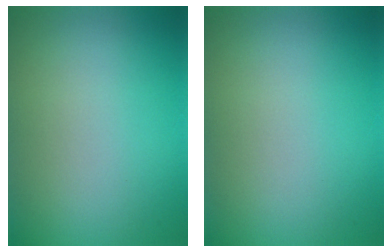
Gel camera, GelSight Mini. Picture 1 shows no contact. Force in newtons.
{"total": 0.0}